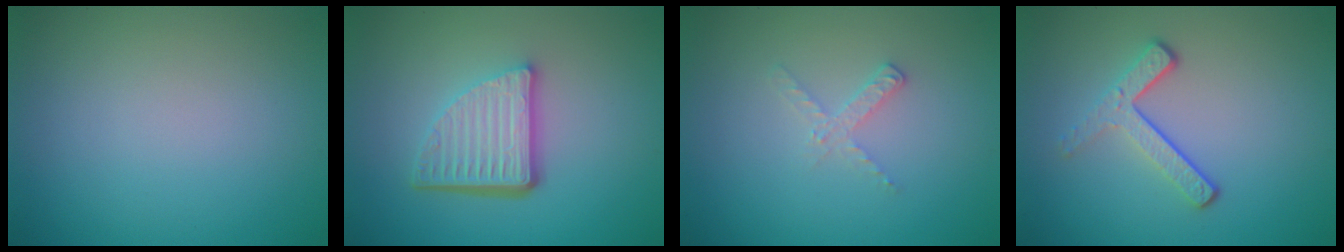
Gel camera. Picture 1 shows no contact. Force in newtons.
{"total": 5.7, "press": 3.8, "slide": 4.2}
{"total": 1.4, "press": 1.4, "slide": 0.1}
{"total": 3.2, "press": 2.2, "slide": 2.3}